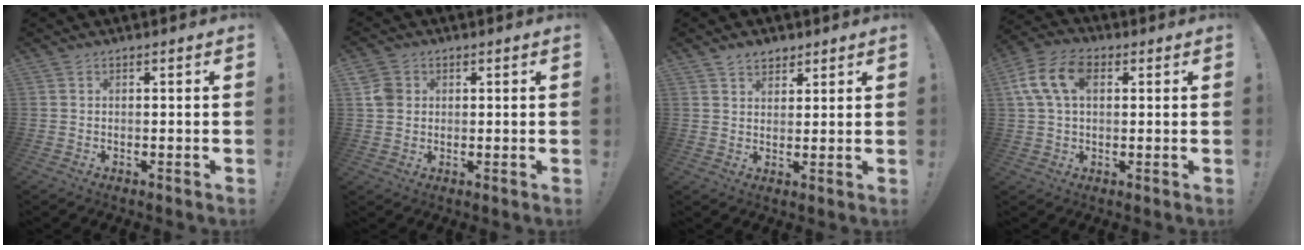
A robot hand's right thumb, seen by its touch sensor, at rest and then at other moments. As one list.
[{"total": 5.0, "force": [1.3, 4.4, 1.9], "torque": [-0.031, 0.008, 0.029]}, {"total": 4.4, "force": [3.3, 2.8, 1.0], "torque": [-0.004, -0.018, 0.059]}, {"total": 12.8, "force": [3.7, 7.8, 9.4], "torque": [-0.181, 0.004, 0.070]}]